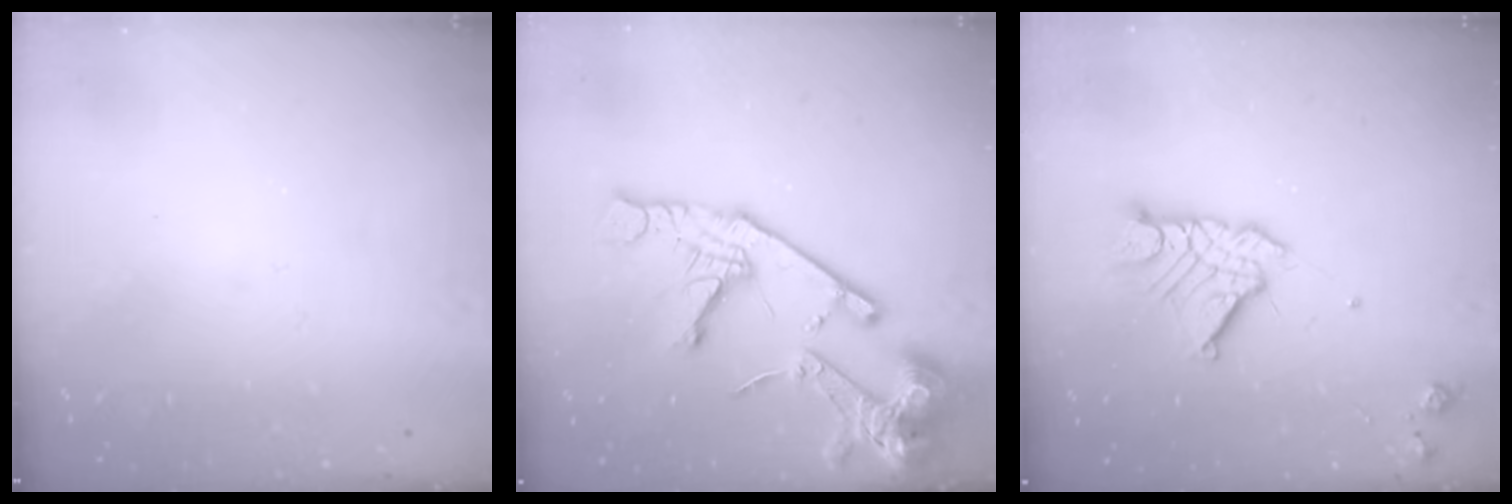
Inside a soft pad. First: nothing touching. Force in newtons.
{"total": 21.1, "press": 21.0, "slide": 2.3}
{"total": 12.6, "press": 12.5, "slide": 1.0}